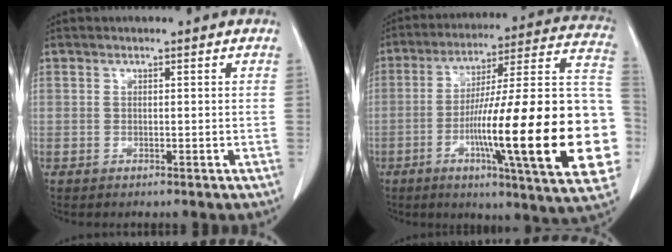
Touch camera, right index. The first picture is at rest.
{"total": 31.1, "force": [-6.6, 2.7, 30.2], "torque": [-0.358, 0.000, -0.108]}